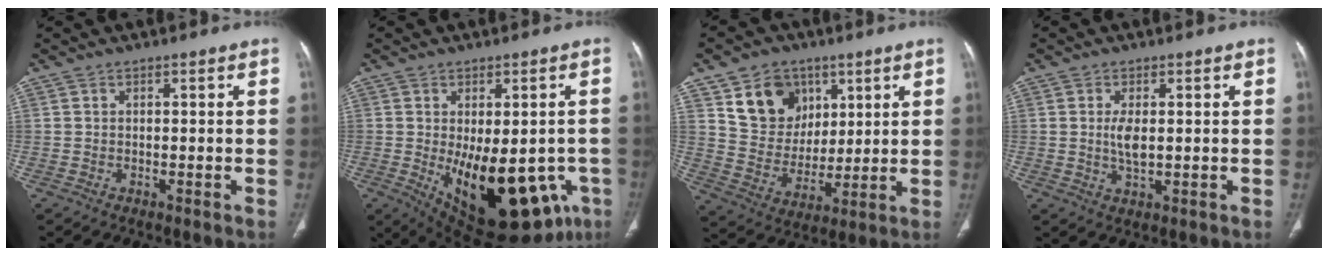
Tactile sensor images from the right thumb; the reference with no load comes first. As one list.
[{"total": 22.5, "force": [-7.2, 11.1, 18.2], "torque": [-0.197, -0.017, -0.071]}, {"total": 13.4, "force": [6.5, 10.5, 5.1], "torque": [-0.052, -0.032, 0.126]}, {"total": 3.6, "force": [0.4, 1.5, 3.3], "torque": [-0.067, -0.008, 0.010]}]